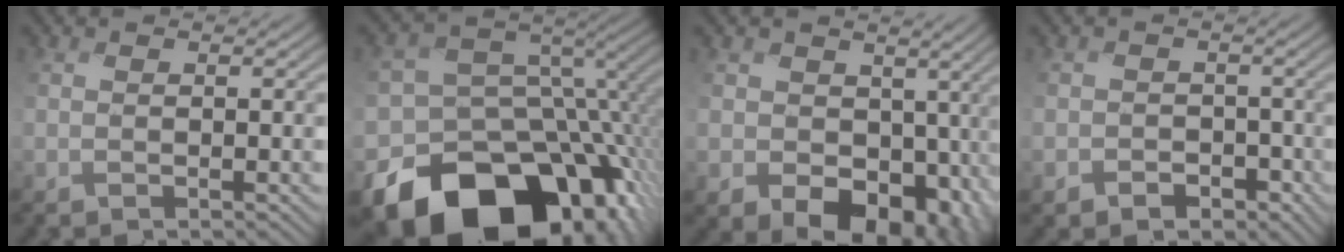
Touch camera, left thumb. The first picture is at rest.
{"total": 20.8, "force": [-12.8, 13.5, 9.3], "torque": [-0.168, -0.027, -0.183]}
{"total": 10.9, "force": [-2.1, 8.7, 6.3], "torque": [-0.099, -0.047, -0.026]}
{"total": 3.6, "force": [-1.7, 3.1, 0.0], "torque": [0.001, -0.007, -0.044]}